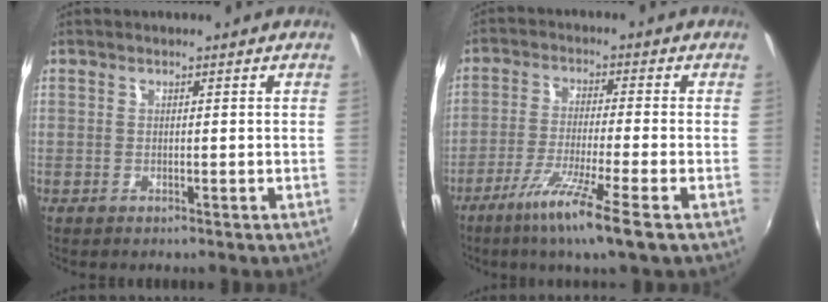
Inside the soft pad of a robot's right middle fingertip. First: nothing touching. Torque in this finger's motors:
{"motor_torque": [1.24, -0.90, 0.56, 0.17]}